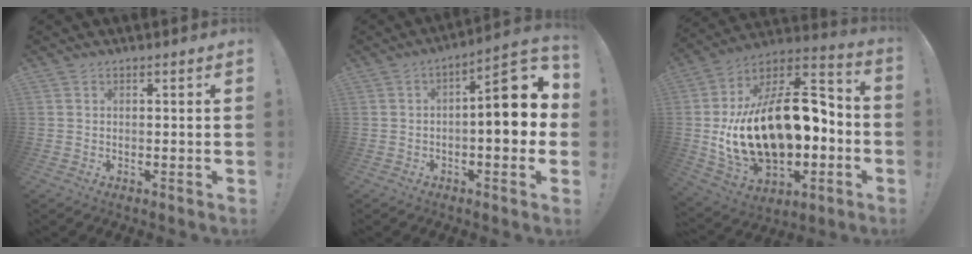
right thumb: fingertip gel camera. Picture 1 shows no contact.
{"total": 13.7, "force": [0.8, 5.0, 12.7], "torque": [-0.156, -0.004, 0.003]}
{"total": 28.5, "force": [-1.1, 17.5, 22.5], "torque": [-0.392, 0.000, 0.012]}